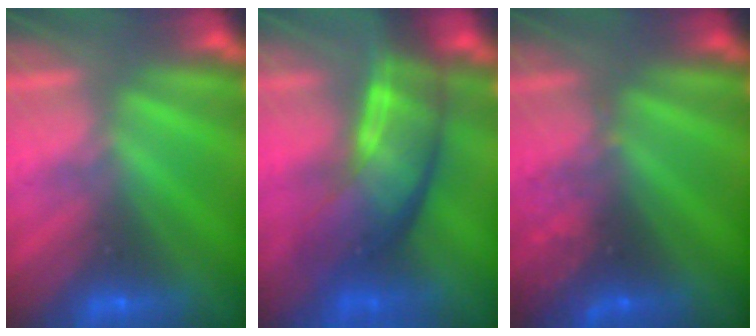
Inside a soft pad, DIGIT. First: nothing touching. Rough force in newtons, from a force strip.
{"total": 7.3}
{"total": 2.8}